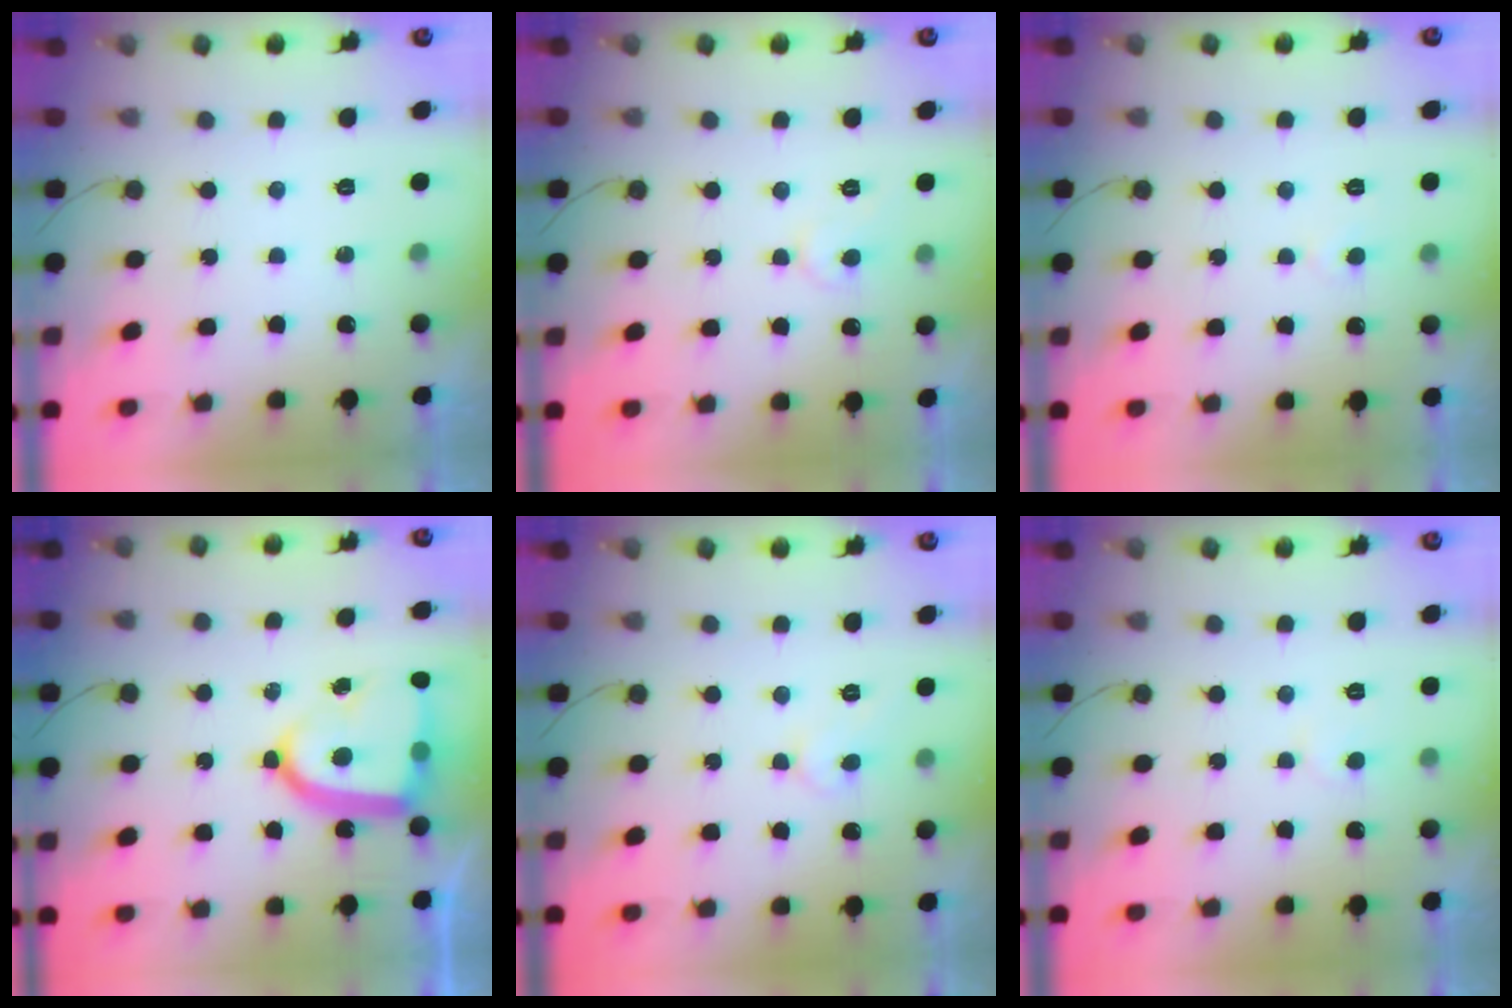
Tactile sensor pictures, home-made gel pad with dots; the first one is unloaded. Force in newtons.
{"total": 5.8, "press": 5.8, "slide": 0.3}
{"total": 2.1, "press": 2.1, "slide": 0.3}
{"total": 17.0, "press": 16.9, "slide": 1.8}
{"total": 4.3, "press": 4.3, "slide": 0.4}
{"total": 2.8, "press": 2.8, "slide": 0.1}